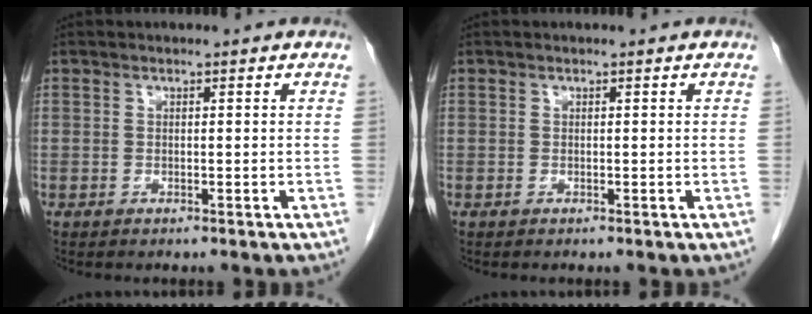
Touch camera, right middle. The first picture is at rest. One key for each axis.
{"total": 0.0}